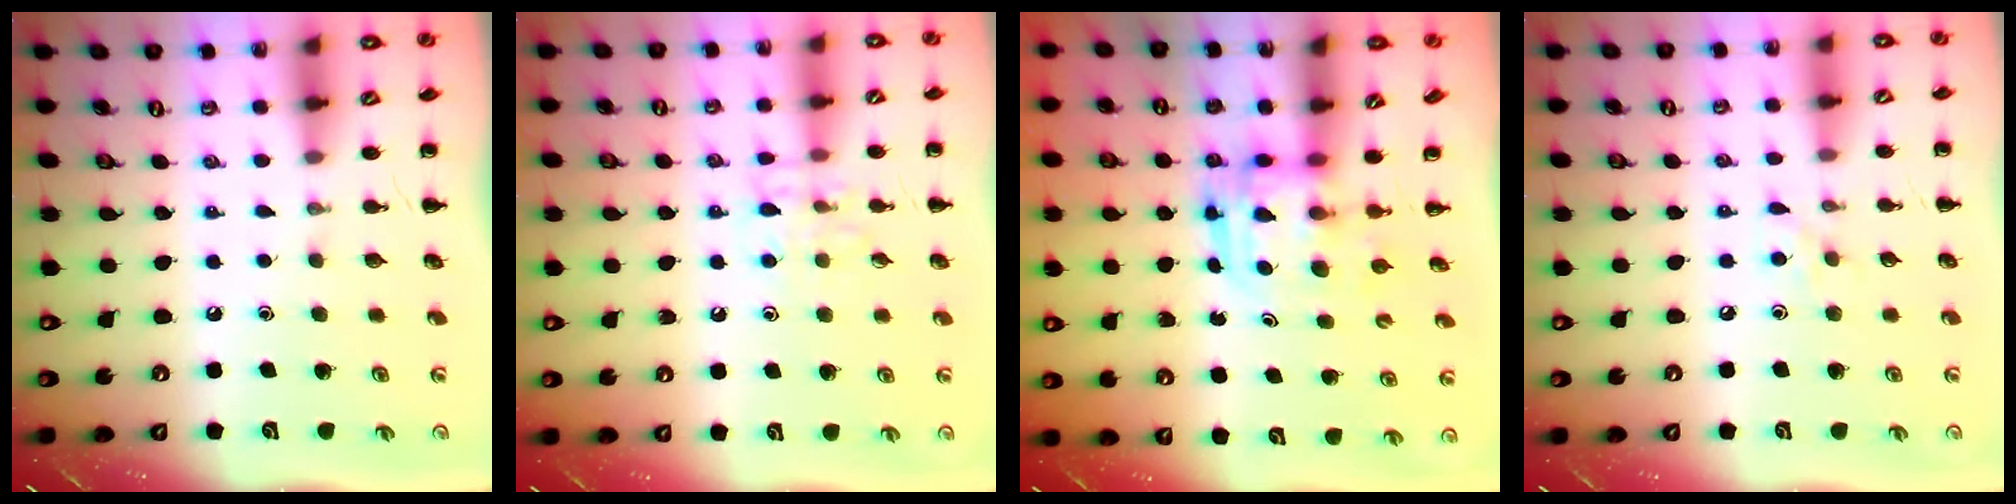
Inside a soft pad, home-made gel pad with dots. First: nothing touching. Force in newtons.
{"total": 8.4, "press": 8.3, "slide": 0.7}
{"total": 3.0, "press": 3.0, "slide": 0.3}
{"total": 5.4, "press": 4.9, "slide": 2.1}